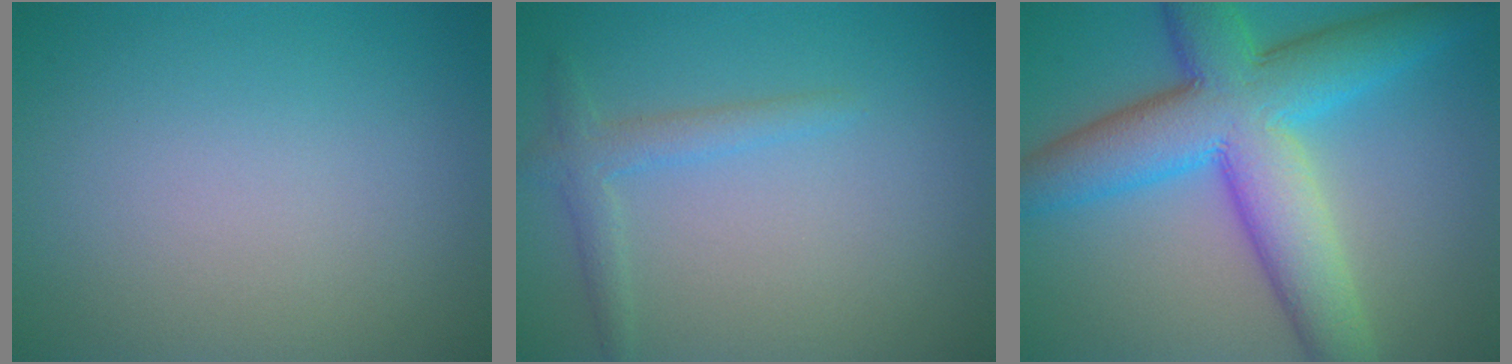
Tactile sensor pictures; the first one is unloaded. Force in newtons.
{"total": 2.0, "press": 2.0, "slide": 0.1}
{"total": 10.8, "press": 10.8, "slide": 0.1}